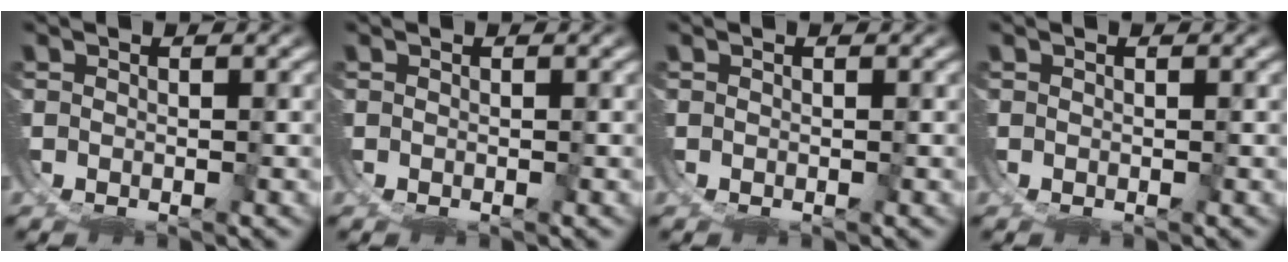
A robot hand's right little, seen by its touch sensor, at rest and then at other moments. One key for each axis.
{"total": 0.0}
{"total": 0.0}
{"total": 0.0}